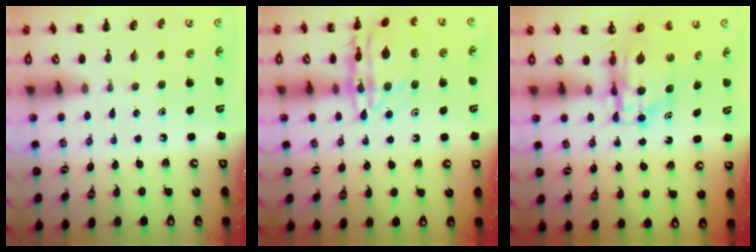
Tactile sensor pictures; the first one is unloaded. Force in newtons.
{"total": 16.8, "press": 16.8, "slide": 1.2}
{"total": 6.8, "press": 6.5, "slide": 1.9}